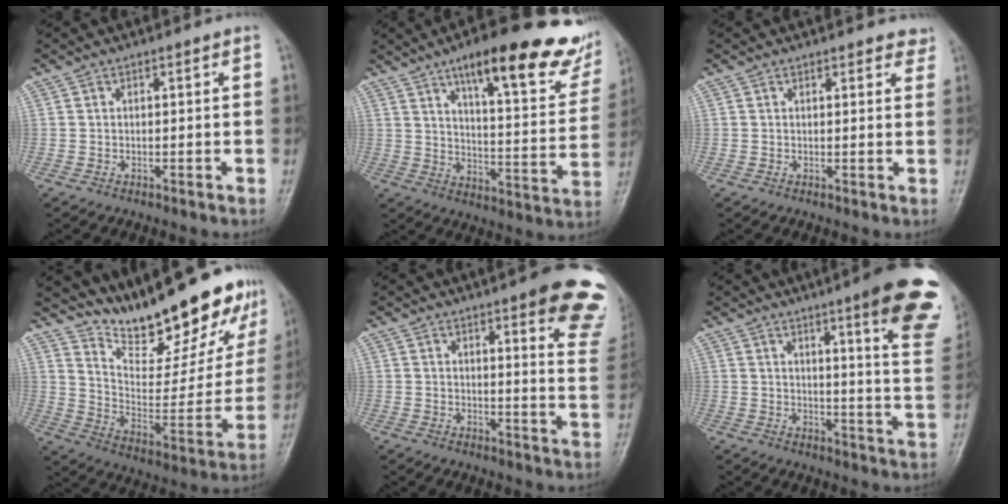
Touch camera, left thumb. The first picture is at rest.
{"total": 25.0, "force": [15.3, 6.9, 18.6], "torque": [-0.219, -0.048, 0.215]}
{"total": 3.1, "force": [2.7, 1.3, 0.9], "torque": [0.019, -0.010, 0.019]}
{"total": 23.5, "force": [19.6, 5.9, 11.6], "torque": [-0.132, -0.113, 0.300]}
{"total": 16.4, "force": [10.0, 3.8, 12.4], "torque": [-0.117, -0.050, 0.104]}
{"total": 18.5, "force": [10.9, 2.6, 14.8], "torque": [-0.156, -0.053, 0.126]}